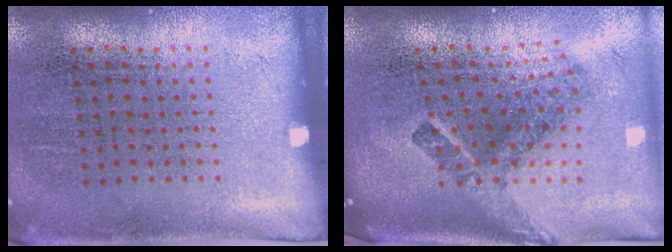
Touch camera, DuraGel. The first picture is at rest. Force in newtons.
{"total": 2.7, "press": 1.7, "slide": 2.1}